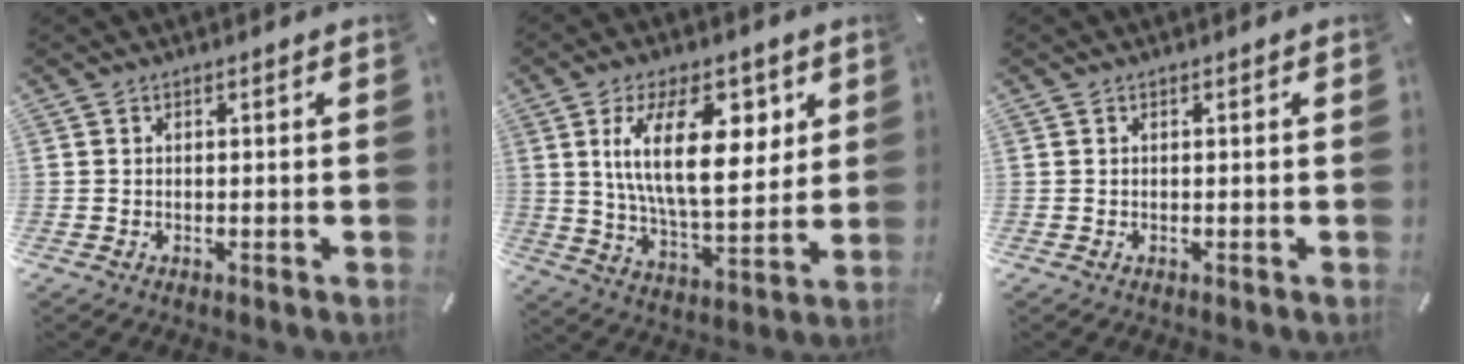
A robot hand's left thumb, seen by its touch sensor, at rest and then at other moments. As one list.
[{"total": 19.1, "force": [6.9, 9.1, 15.3], "torque": [-0.273, 0.000, 0.109]}, {"total": 0.0}]